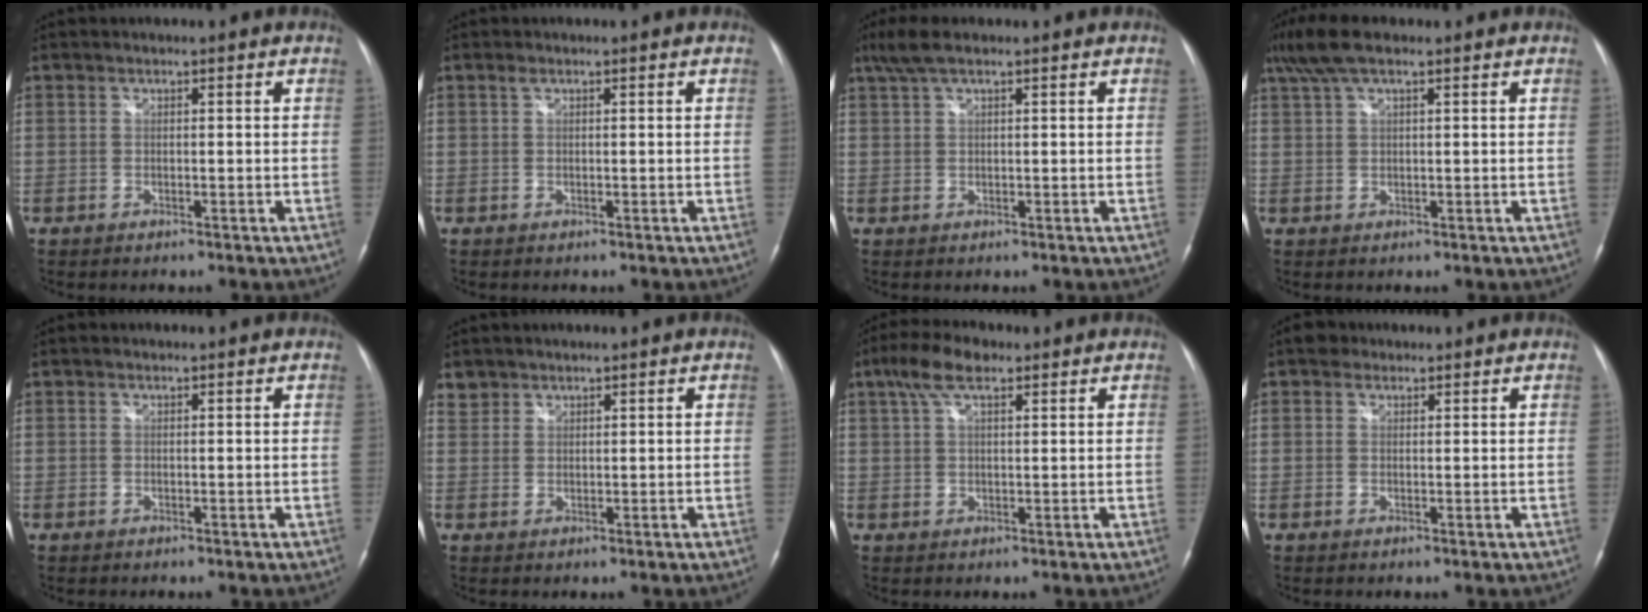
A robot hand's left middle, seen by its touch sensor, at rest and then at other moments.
{"total": 0.6, "force": [0.3, 0.3, 0.4], "torque": [-0.007, 0.008, 0.006]}
{"total": 4.1, "force": [2.9, 0.9, 2.8], "torque": [-0.065, 0.025, 0.058]}
{"total": 6.0, "force": [4.1, 1.5, 4.2], "torque": [-0.097, 0.032, 0.078]}
{"total": 0.0}
{"total": 2.0, "force": [1.6, 1.2, -0.2], "torque": [0.010, 0.008, 0.026]}
{"total": 6.0, "force": [3.5, 2.1, 4.4], "torque": [-0.095, 0.025, 0.065]}
{"total": 2.0, "force": [1.3, 1.5, 0.5], "torque": [-0.010, 0.015, 0.019]}